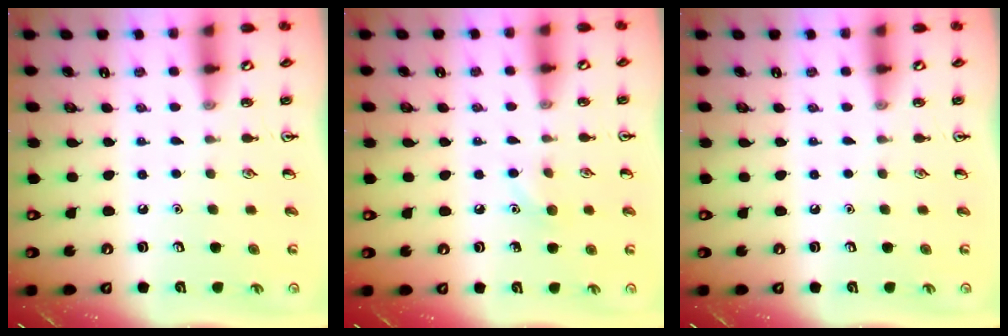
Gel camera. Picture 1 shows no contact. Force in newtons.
{"total": 6.2, "press": 6.0, "slide": 1.7}
{"total": 0.0}